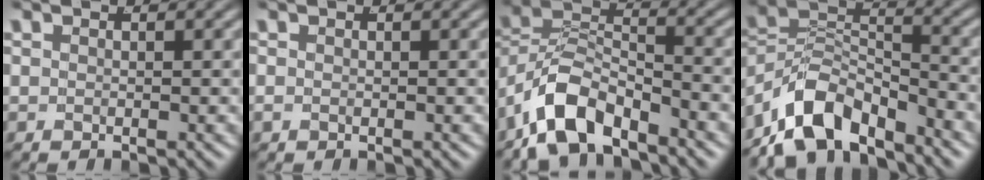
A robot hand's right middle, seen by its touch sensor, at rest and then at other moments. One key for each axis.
{"total": 0.5, "fx": -0.3, "fy": 0.3, "fz": 0.3, "tx": -0.008, "ty": -0.003, "tz": -0.003}
{"total": 6.0, "fx": -3.2, "fy": 3.5, "fz": 3.7, "tx": -0.082, "ty": -0.012, "tz": -0.053}
{"total": 8.4, "fx": -4.5, "fy": 5.2, "fz": 4.9, "tx": -0.090, "ty": -0.024, "tz": -0.071}